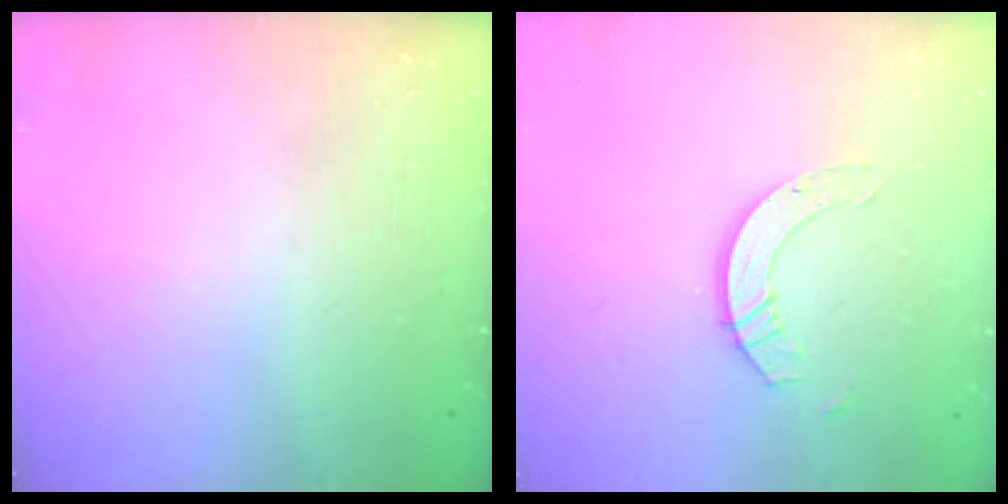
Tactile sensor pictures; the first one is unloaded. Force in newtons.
{"total": 6.0, "press": 6.0, "slide": 0.4}